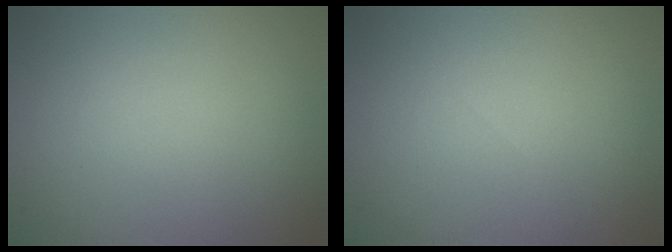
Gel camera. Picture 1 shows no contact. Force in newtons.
{"total": 0.0}